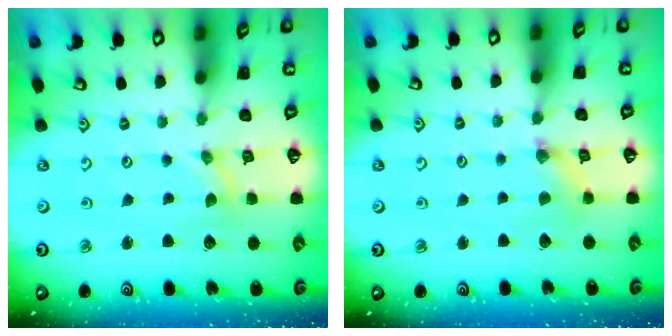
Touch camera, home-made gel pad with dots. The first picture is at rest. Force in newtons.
{"total": 1.3, "press": 1.3, "slide": 0.3}